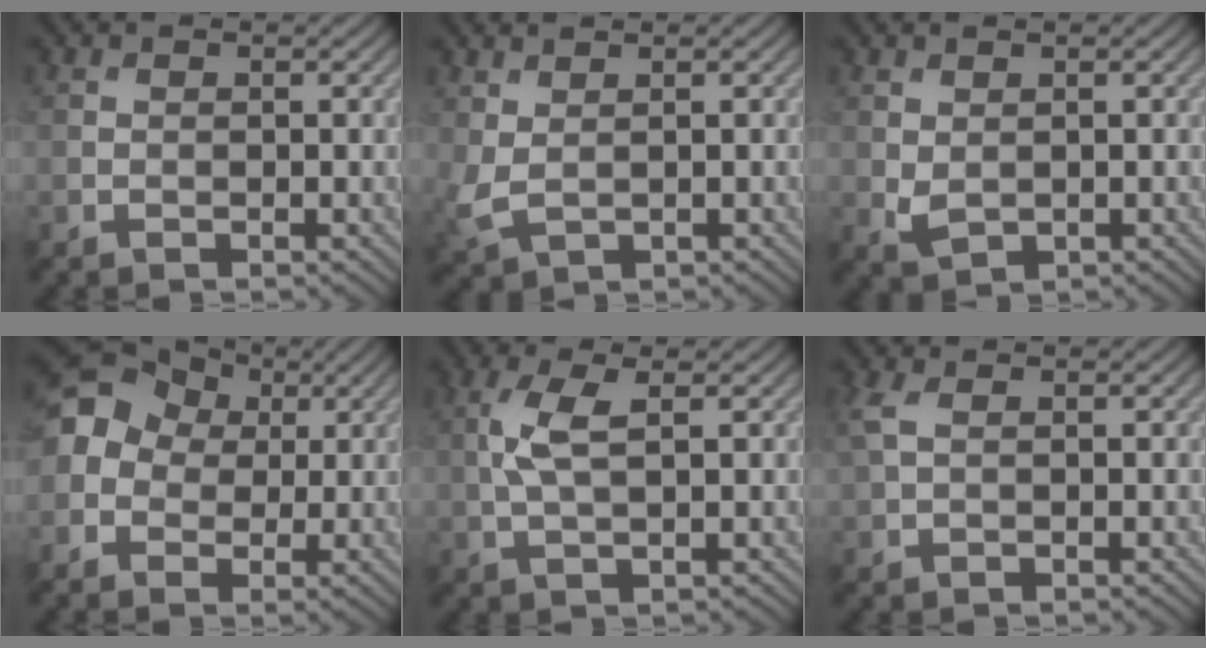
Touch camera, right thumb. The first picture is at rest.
{"total": 3.1, "force": [0.7, 1.8, 2.5], "torque": [-0.079, -0.002, 0.016]}
{"total": 1.8, "force": [0.3, 1.2, 1.2], "torque": [-0.033, -0.006, 0.012]}
{"total": 11.0, "force": [1.2, 9.6, 5.3], "torque": [-0.149, 0.022, -0.018]}
{"total": 3.9, "force": [0.8, 1.1, 3.6], "torque": [-0.090, 0.006, 0.017]}
{"total": 2.6, "force": [0.8, 1.4, 2.1], "torque": [-0.065, 0.009, 0.015]}